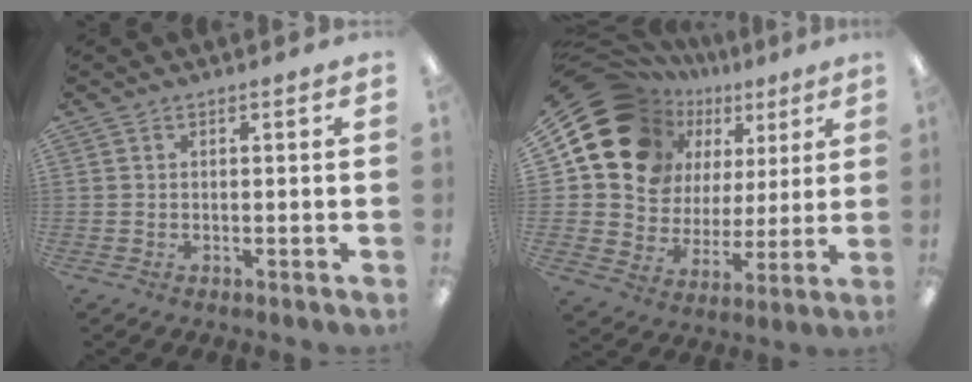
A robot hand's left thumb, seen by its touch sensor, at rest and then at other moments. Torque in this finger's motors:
{"motor_torque": [1.77, 2.97, 1.46, -1.30, 0.12]}